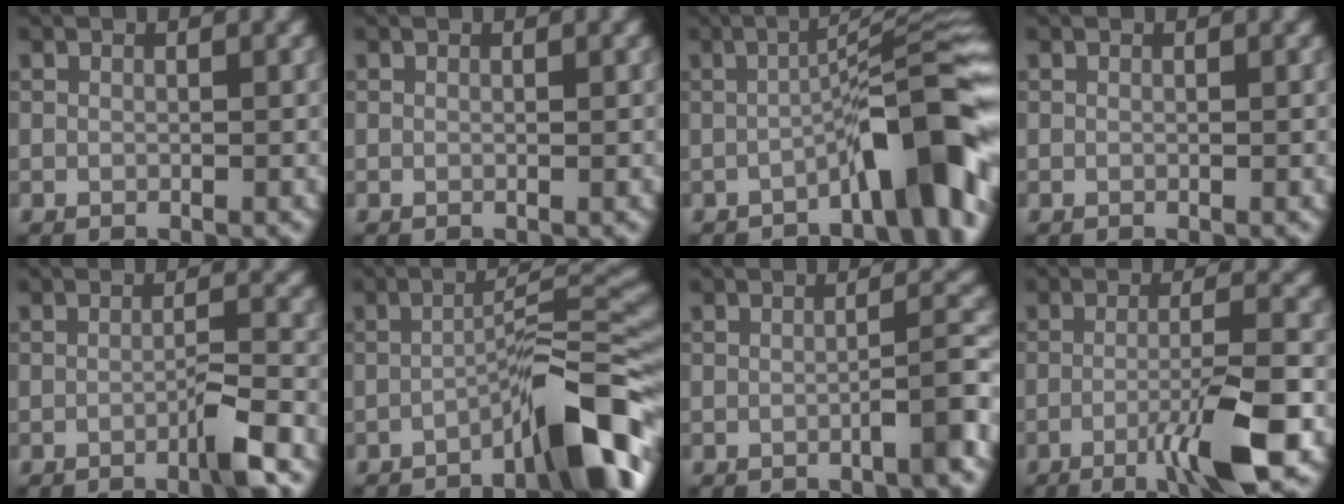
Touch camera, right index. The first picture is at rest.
{"total": 0.0}
{"total": 7.9, "force": [-3.5, 1.1, 7.0], "torque": [-0.093, 0.027, -0.062]}
{"total": 0.0}
{"total": 2.8, "force": [-1.4, 0.2, 2.4], "torque": [-0.035, 0.009, -0.031]}
{"total": 8.4, "force": [-5.0, 1.3, 6.6], "torque": [-0.087, 0.024, -0.083]}
{"total": 2.9, "force": [-1.4, 0.2, 2.6], "torque": [-0.036, 0.019, -0.029]}
{"total": 6.4, "force": [-2.8, 0.6, 5.8], "torque": [-0.092, 0.008, -0.054]}